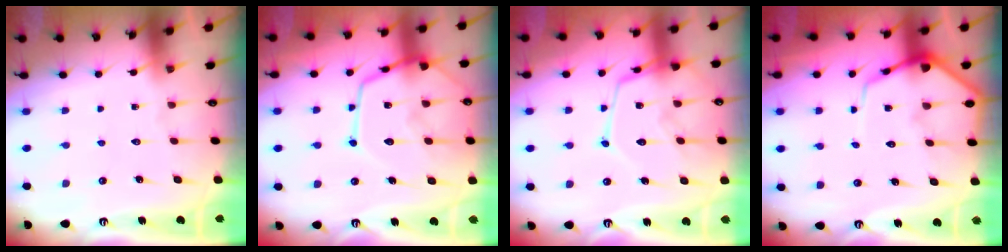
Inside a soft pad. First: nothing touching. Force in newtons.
{"total": 16.3, "press": 16.3, "slide": 1.4}
{"total": 14.2, "press": 14.1, "slide": 1.4}
{"total": 8.5, "press": 8.5, "slide": 0.8}